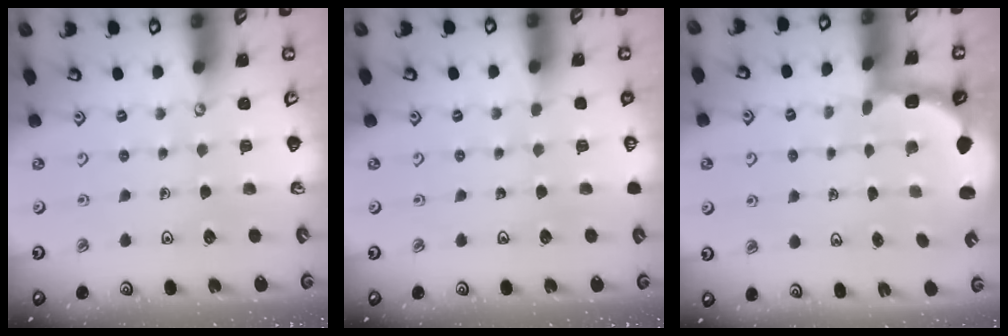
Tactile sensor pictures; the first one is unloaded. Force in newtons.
{"total": 0.0}
{"total": 2.9, "press": 2.0, "slide": 2.1}